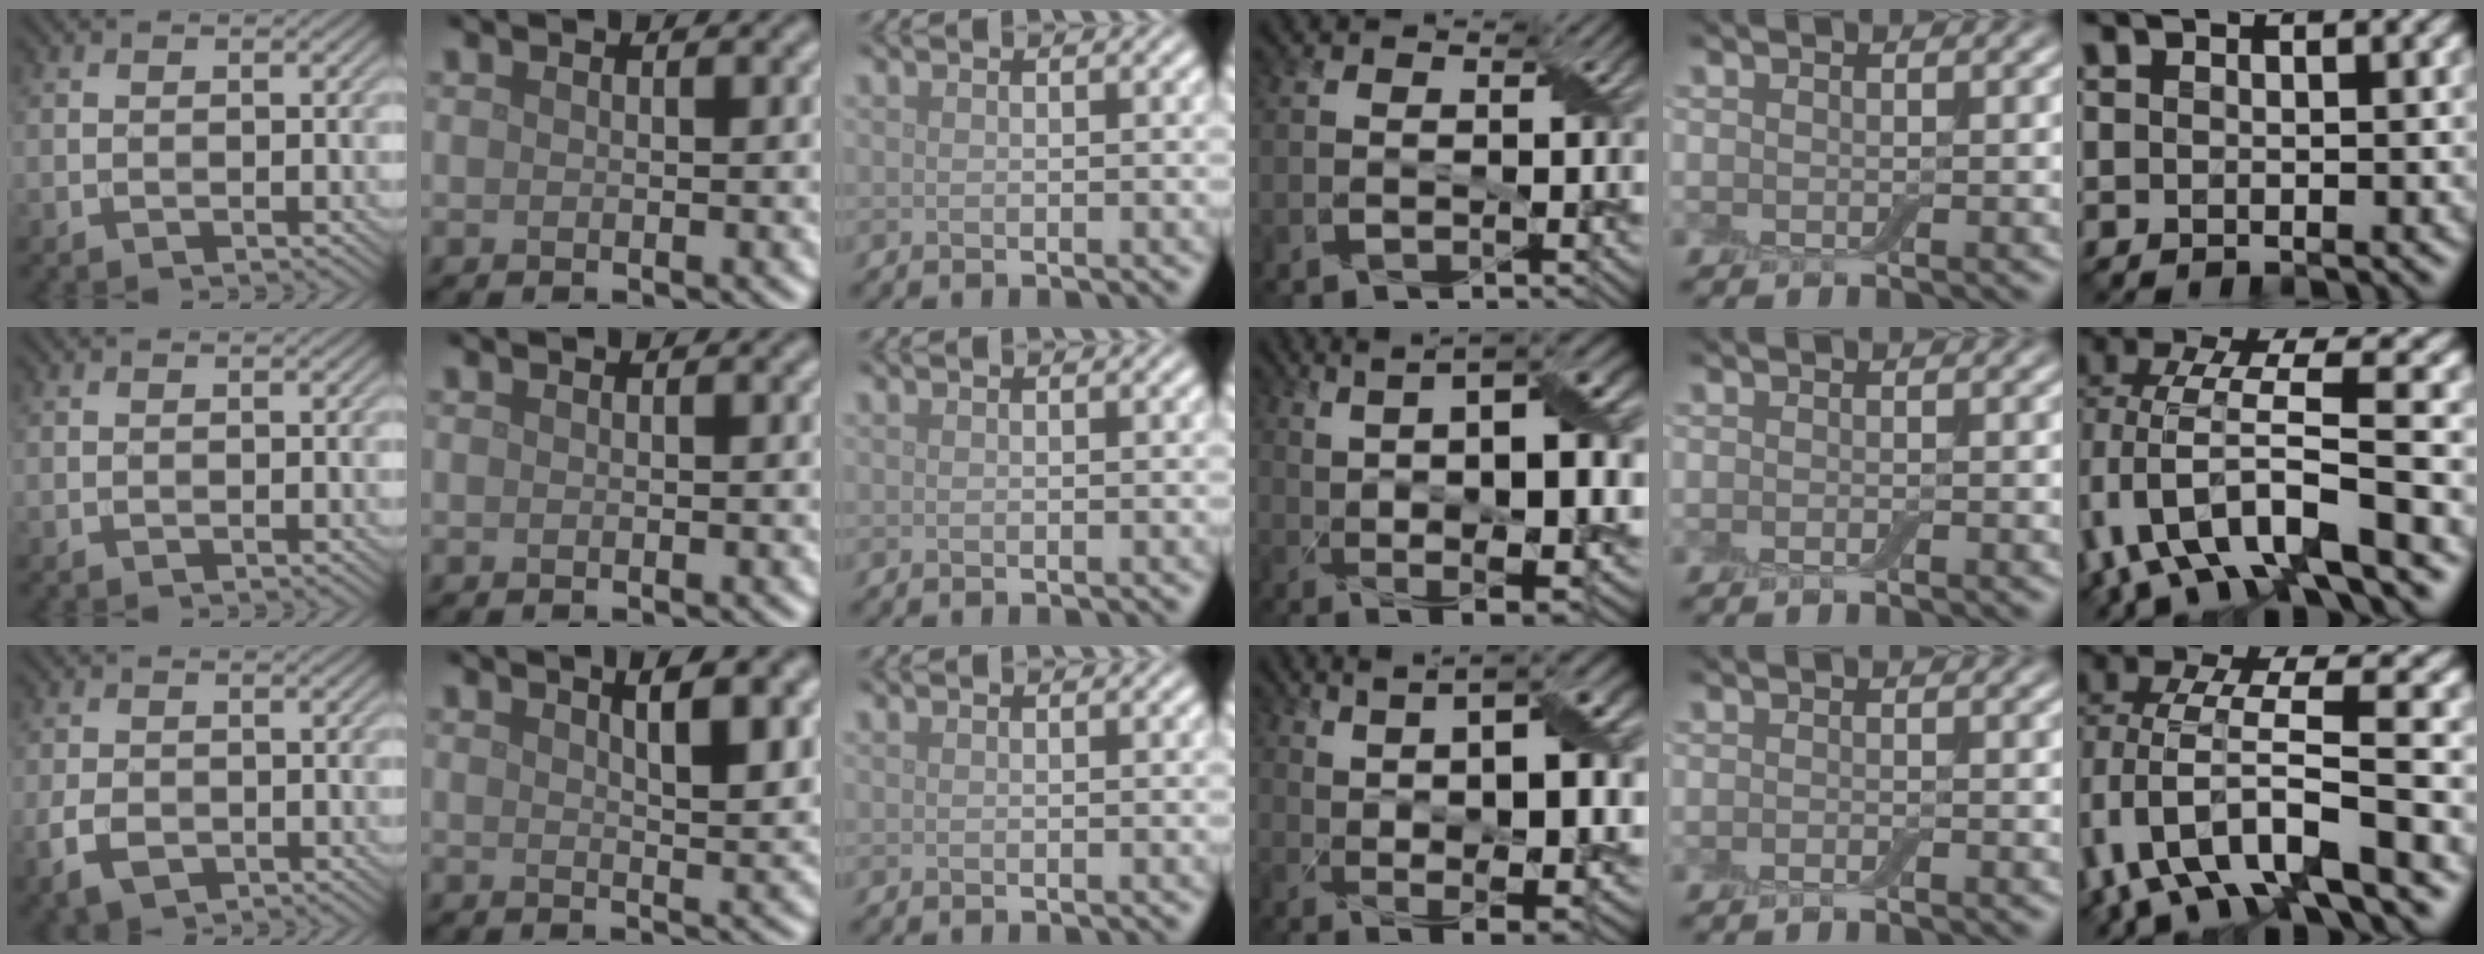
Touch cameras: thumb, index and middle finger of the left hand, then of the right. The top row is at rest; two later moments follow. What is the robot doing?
{"motion": "peel", "object": "bubble wrap"}